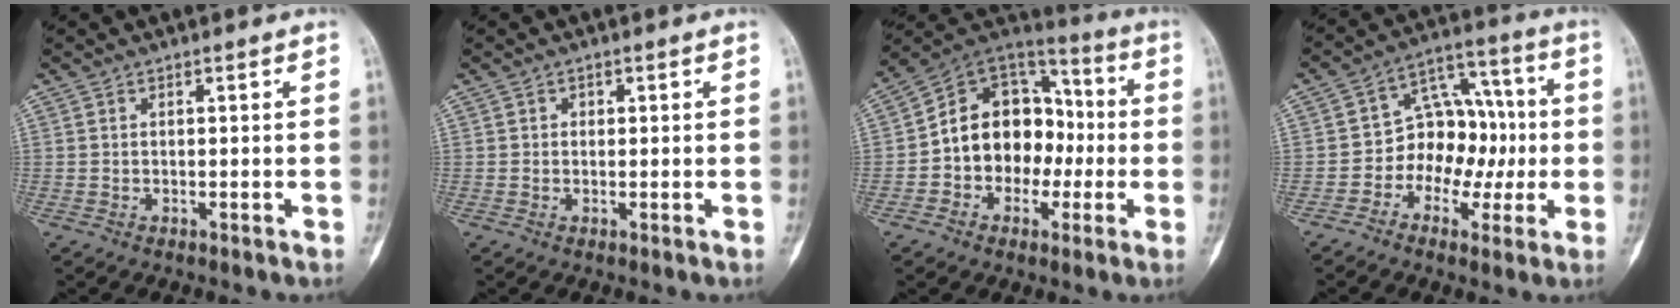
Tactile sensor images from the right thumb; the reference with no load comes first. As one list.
[{"total": 0.8, "force": [0.2, 0.8, 0.2], "torque": [0.008, 0.003, 0.001]}, {"total": 16.4, "force": [-2.1, 12.8, 10.1], "torque": [-0.107, 0.049, -0.042]}, {"total": 12.0, "force": [-1.9, 9.4, 7.3], "torque": [-0.057, 0.043, -0.042]}]